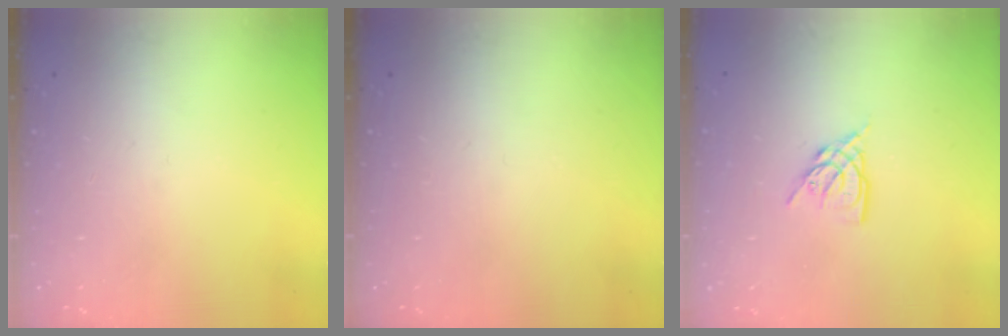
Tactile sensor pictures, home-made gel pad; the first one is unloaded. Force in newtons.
{"total": 0.0}
{"total": 8.0, "press": 7.9, "slide": 1.1}